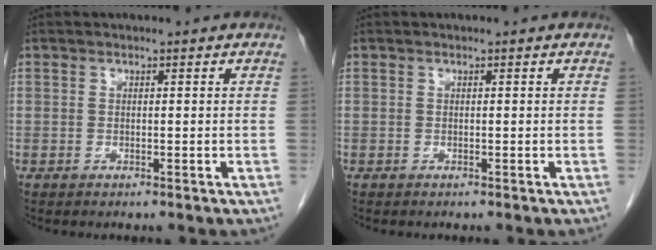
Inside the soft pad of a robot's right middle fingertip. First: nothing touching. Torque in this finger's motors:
{"motor_torque": [-0.06, -0.21, -0.03, 0.01]}